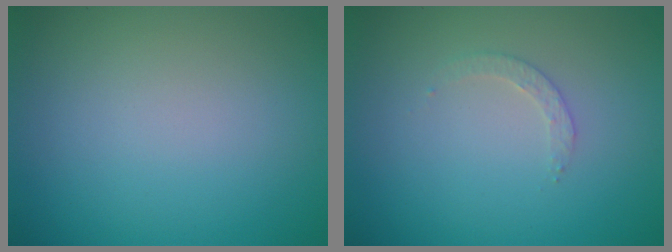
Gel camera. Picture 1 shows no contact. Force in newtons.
{"total": 1.2, "press": 1.2, "slide": 0.3}